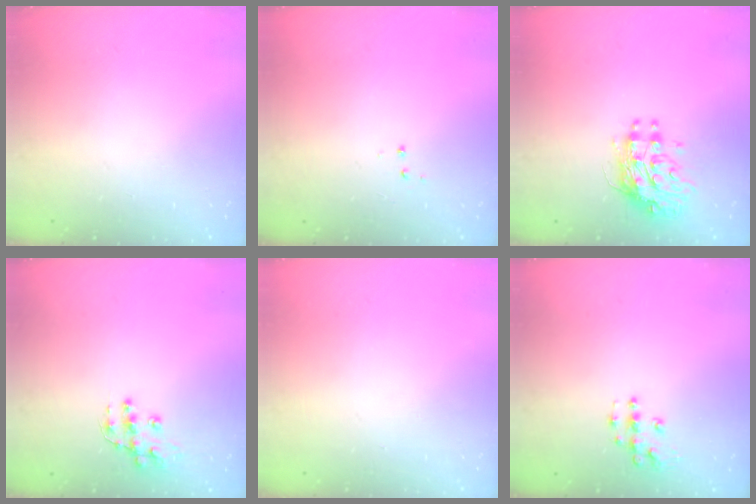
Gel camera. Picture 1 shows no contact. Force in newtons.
{"total": 3.3, "press": 3.3, "slide": 0.4}
{"total": 10.3, "press": 10.2, "slide": 1.0}
{"total": 10.8, "press": 10.7, "slide": 0.8}
{"total": 0.6, "press": 0.0, "slide": 0.6}
{"total": 5.9, "press": 5.9, "slide": 0.4}